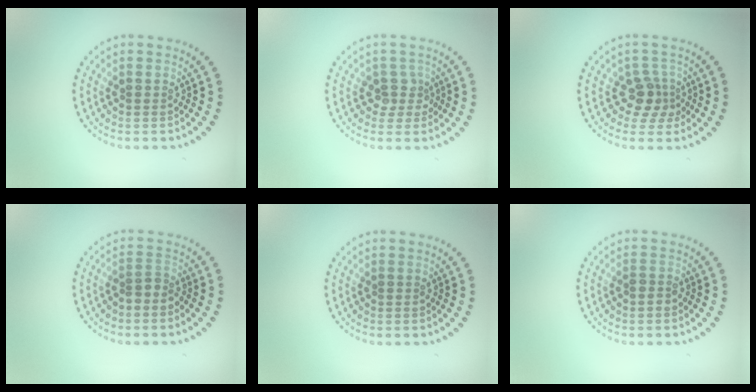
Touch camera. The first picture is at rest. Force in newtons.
{"total": 1.8, "press": 1.4, "slide": 1.2}
{"total": 2.4, "press": 1.8, "slide": 1.6}
{"total": 1.6, "press": 1.3, "slide": 1.0}
{"total": 0.0}
{"total": 0.9, "press": 0.8, "slide": 0.3}